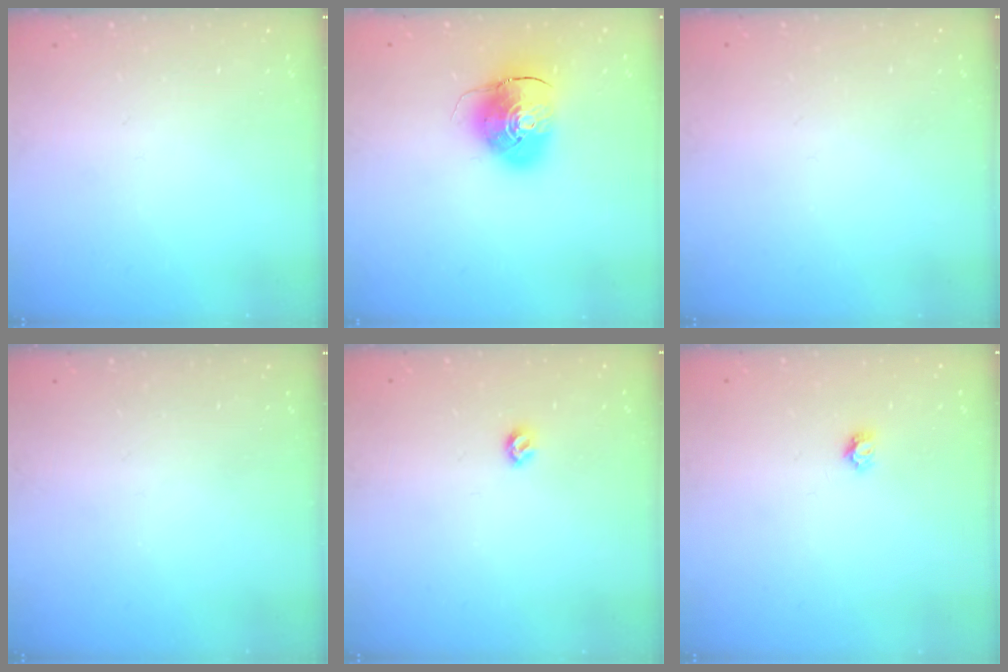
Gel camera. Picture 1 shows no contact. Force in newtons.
{"total": 10.0, "press": 9.8, "slide": 1.6}
{"total": 0.8, "press": 0.8, "slide": 0.0}
{"total": 0.0}
{"total": 5.3, "press": 5.3, "slide": 0.7}
{"total": 3.8, "press": 3.8, "slide": 0.3}